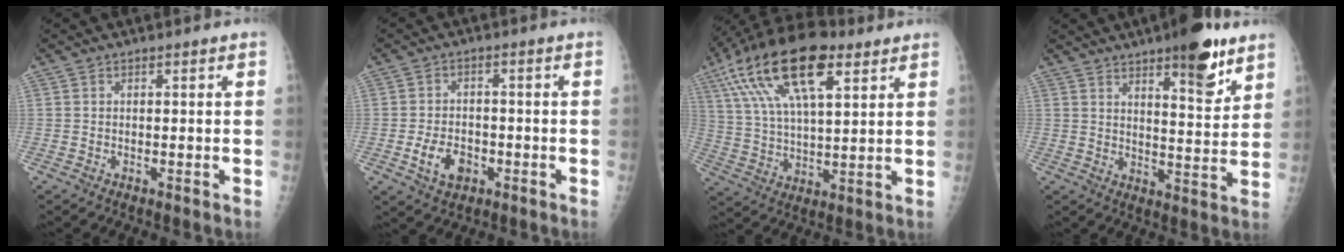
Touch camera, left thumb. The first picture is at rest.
{"total": 6.2, "force": [-2.2, 4.3, 3.8], "torque": [-0.058, 0.012, -0.034]}
{"total": 21.0, "force": [10.2, 8.6, 16.2], "torque": [-0.299, -0.004, 0.182]}
{"total": 12.4, "force": [7.8, 3.6, 9.0], "torque": [-0.100, -0.045, 0.110]}